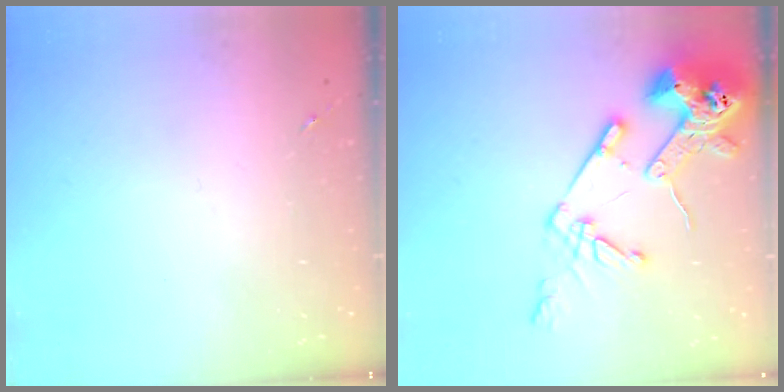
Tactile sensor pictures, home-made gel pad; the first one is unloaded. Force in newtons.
{"total": 17.2, "press": 17.1, "slide": 2.2}